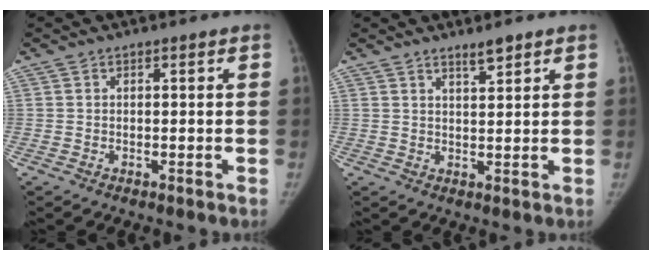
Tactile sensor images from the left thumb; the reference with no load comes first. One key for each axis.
{"total": 2.4, "fx": 1.9, "fy": 0.3, "fz": 1.3, "tx": -0.018, "ty": -0.016, "tz": 0.035}